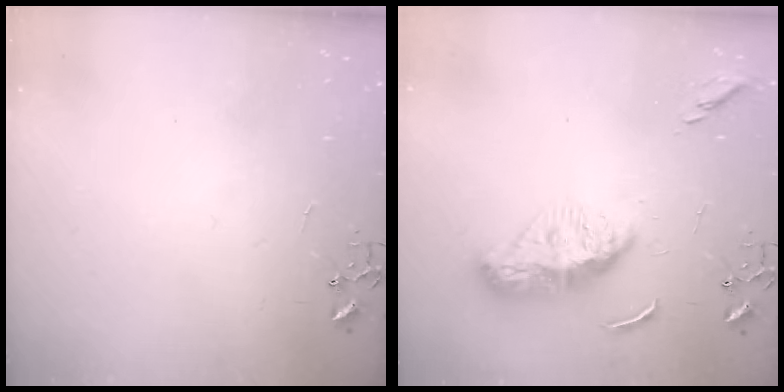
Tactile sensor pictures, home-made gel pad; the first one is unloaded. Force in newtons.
{"total": 12.4, "press": 12.4, "slide": 1.3}